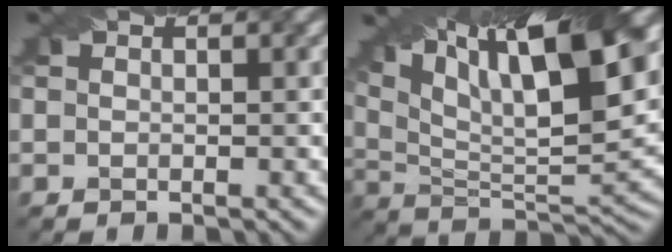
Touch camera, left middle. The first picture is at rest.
{"total": 17.2, "force": [10.4, 5.6, 12.6], "torque": [-0.210, 0.039, 0.157]}